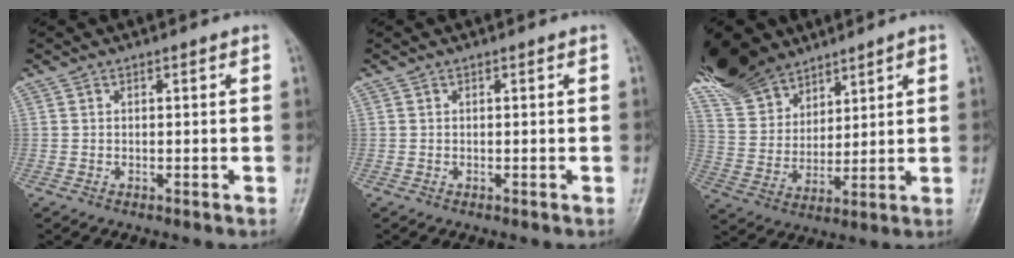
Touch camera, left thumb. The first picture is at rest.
{"total": 0.0}
{"total": 17.4, "force": [12.8, 9.4, 7.1], "torque": [-0.119, -0.024, 0.249]}